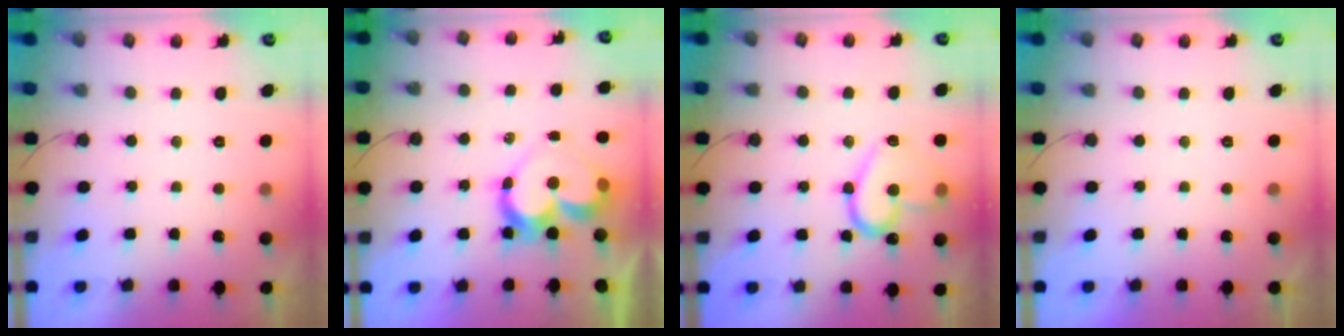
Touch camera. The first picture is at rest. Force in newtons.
{"total": 11.4, "press": 11.4, "slide": 1.1}
{"total": 15.9, "press": 15.8, "slide": 0.8}
{"total": 1.9, "press": 1.9, "slide": 0.1}